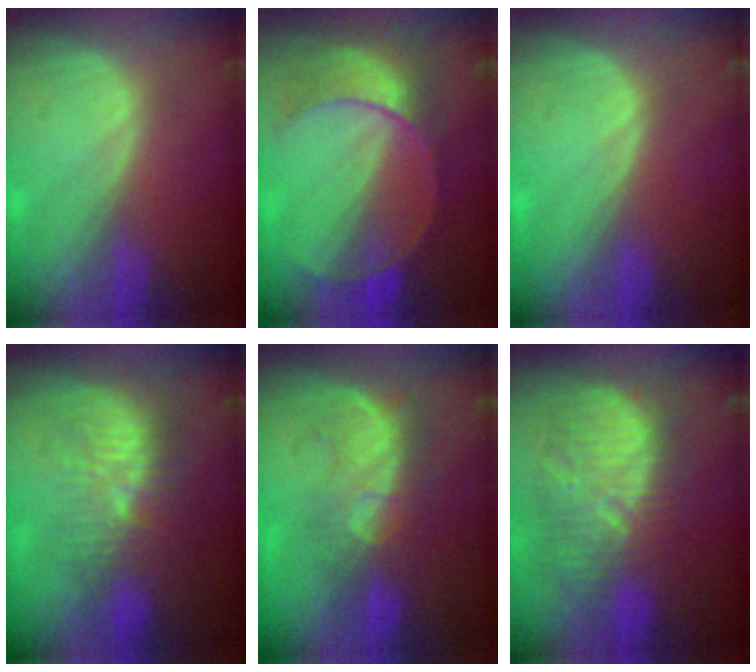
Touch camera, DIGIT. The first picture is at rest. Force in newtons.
{"total": 8.8, "press": 8.3, "slide": 2.8}
{"total": 0.0}
{"total": 9.5, "press": 9.1, "slide": 2.8}
{"total": 8.0, "press": 7.8, "slide": 1.9}
{"total": 11.4, "press": 11.0, "slide": 3.3}